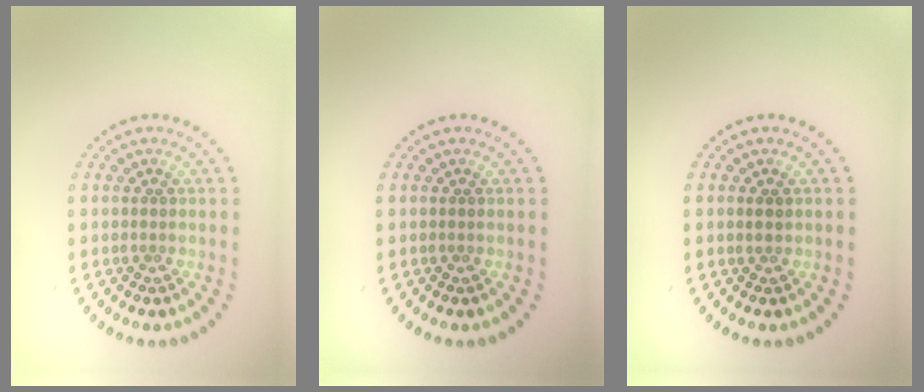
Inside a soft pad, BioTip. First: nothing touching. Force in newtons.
{"total": 0.0}
{"total": 0.9, "press": 0.8, "slide": 0.5}